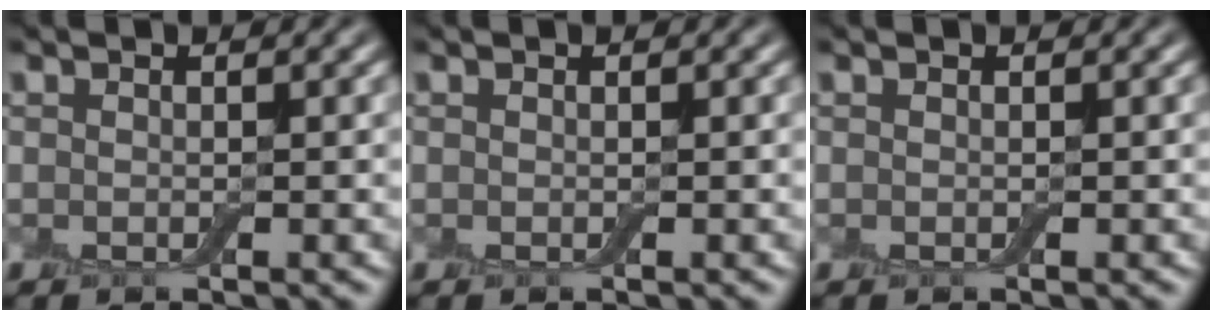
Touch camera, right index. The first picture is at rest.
{"total": 0.0}
{"total": 0.0}